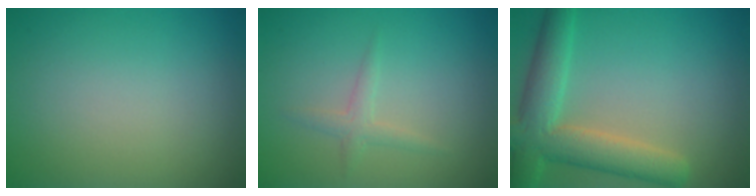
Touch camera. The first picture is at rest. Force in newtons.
{"total": 1.3, "press": 1.3, "slide": 0.1}
{"total": 6.5, "press": 6.4, "slide": 0.8}